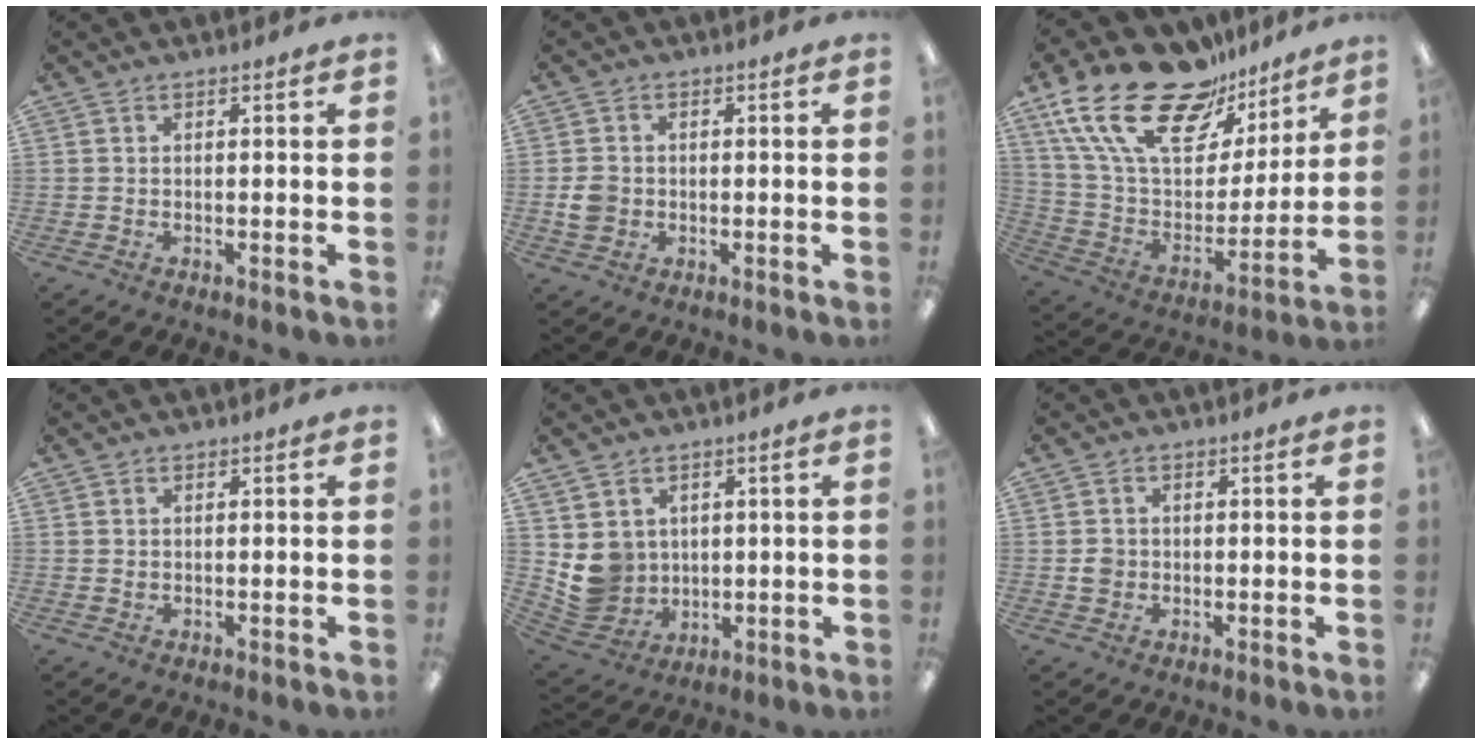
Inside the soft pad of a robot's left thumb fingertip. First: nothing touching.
{"total": 4.0, "force": [-0.5, 3.5, 1.9], "torque": [-0.023, 0.005, -0.009]}
{"total": 23.6, "force": [16.5, 11.2, 12.6], "torque": [-0.249, -0.107, 0.292]}
{"total": 0.6, "force": [0.3, 0.5, 0.0], "torque": [-0.001, 0.002, 0.006]}
{"total": 7.8, "force": [1.8, 7.4, 1.4], "torque": [-0.033, -0.011, 0.046]}
{"total": 2.7, "force": [-0.1, 2.5, 0.9], "torque": [-0.009, 0.001, -0.006]}